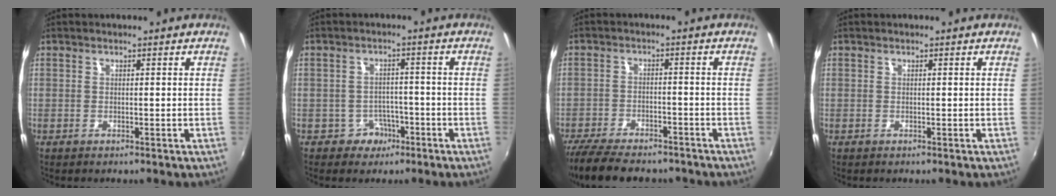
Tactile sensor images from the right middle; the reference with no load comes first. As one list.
[{"total": 4.1, "force": [-2.3, 3.3, 0.5], "torque": [-0.017, 0.010, -0.029]}, {"total": 15.7, "force": [-12.8, 5.2, 7.5], "torque": [-0.164, -0.037, -0.201]}, {"total": 0.0}]